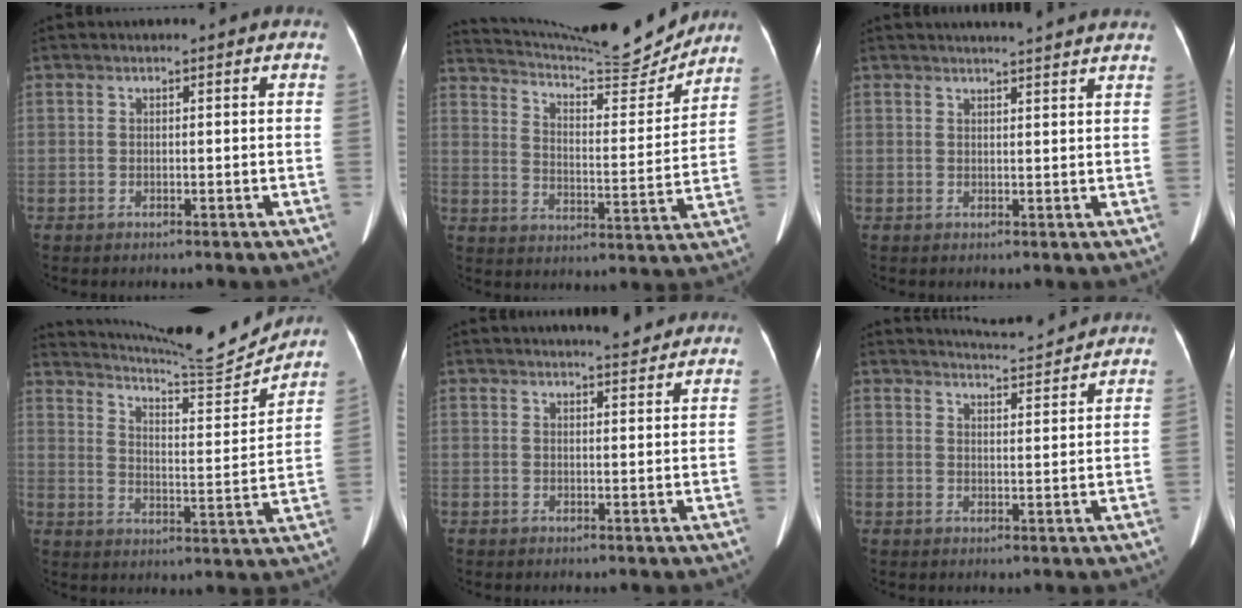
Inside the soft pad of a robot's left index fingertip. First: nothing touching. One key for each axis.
{"total": 18.6, "fx": 17.7, "fy": 1.0, "fz": 5.8, "tx": -0.108, "ty": -0.038, "tz": 0.255}
{"total": 8.6, "fx": 8.0, "fy": -0.3, "fz": 3.0, "tx": -0.041, "ty": 0.013, "tz": 0.084}
{"total": 15.7, "fx": 15.3, "fy": -0.4, "fz": 3.6, "tx": -0.076, "ty": -0.047, "tz": 0.217}
{"total": 4.2, "fx": 3.9, "fy": 0.5, "fz": 1.3, "tx": -0.023, "ty": -0.002, "tz": 0.047}
{"total": 5.7, "fx": 5.7, "fy": -0.1, "fz": 0.4, "tx": -0.020, "ty": 0.001, "tz": 0.079}